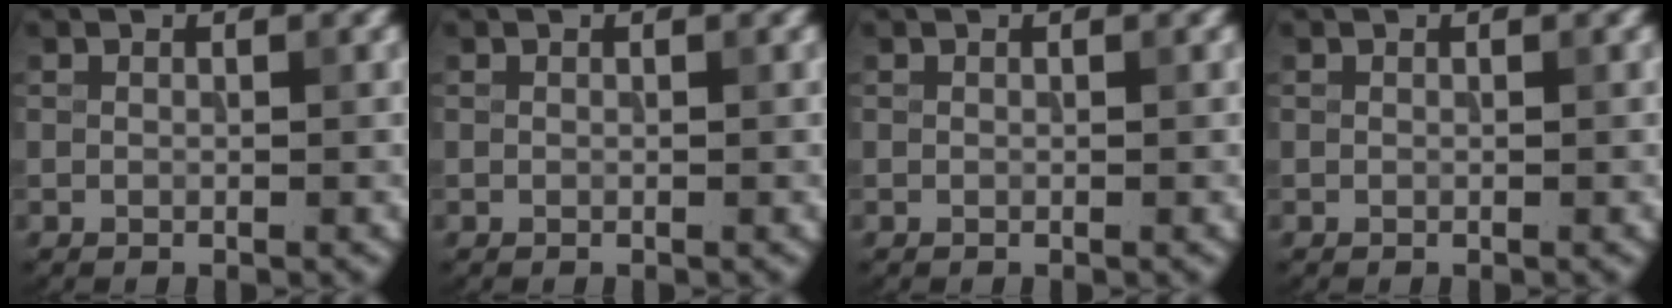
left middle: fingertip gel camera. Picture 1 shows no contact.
{"total": 0.0}
{"total": 0.0}
{"total": 0.0}